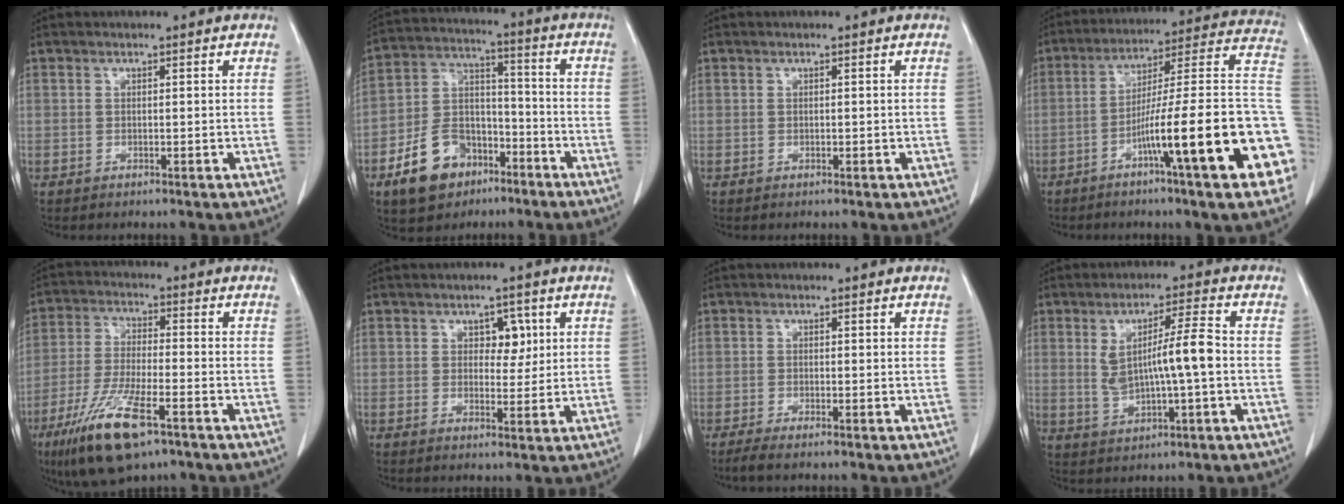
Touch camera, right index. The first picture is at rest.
{"total": 12.3, "force": [-6.8, 8.1, 6.1], "torque": [-0.131, 0.021, -0.116]}
{"total": 0.0}
{"total": 23.2, "force": [-7.4, 0.8, 21.9], "torque": [-0.230, 0.014, -0.114]}
{"total": 12.7, "force": [-7.4, 2.7, 10.0], "torque": [-0.203, -0.026, -0.129]}
{"total": 3.6, "force": [1.2, 2.3, 2.5], "torque": [-0.028, 0.007, 0.018]}
{"total": 1.9, "force": [-1.5, -0.1, 1.2], "torque": [-0.025, -0.004, -0.030]}
{"total": 8.0, "force": [0.2, 0.8, 8.0], "torque": [-0.146, 0.007, 0.007]}